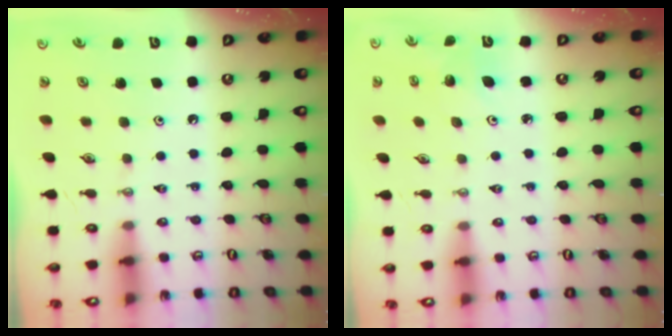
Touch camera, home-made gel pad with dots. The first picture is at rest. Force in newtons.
{"total": 2.8, "press": 2.4, "slide": 1.5}